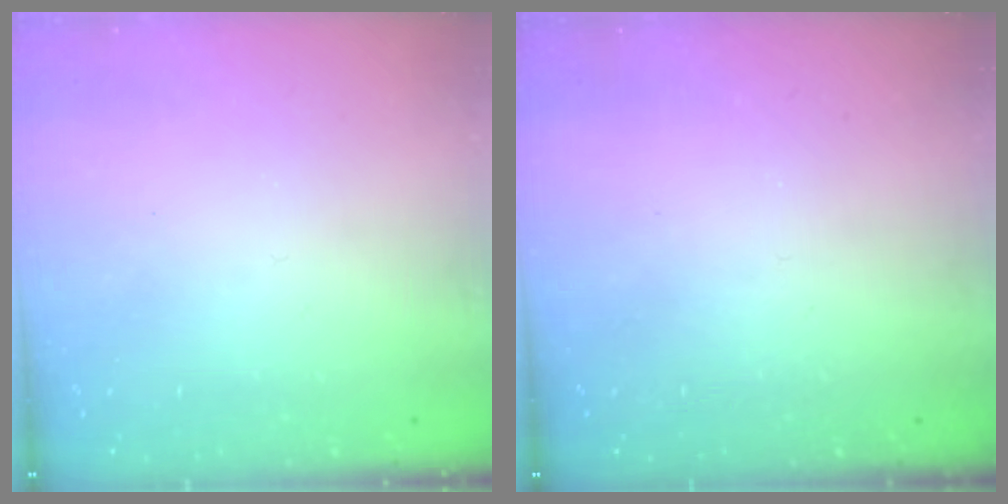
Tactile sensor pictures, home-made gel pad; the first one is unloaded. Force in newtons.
{"total": 0.0}